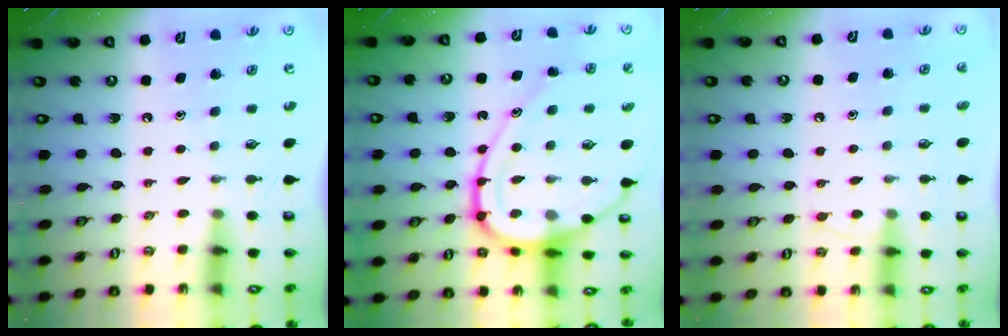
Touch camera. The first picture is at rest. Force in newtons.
{"total": 18.0, "press": 18.0, "slide": 1.6}
{"total": 5.8, "press": 5.8, "slide": 0.6}